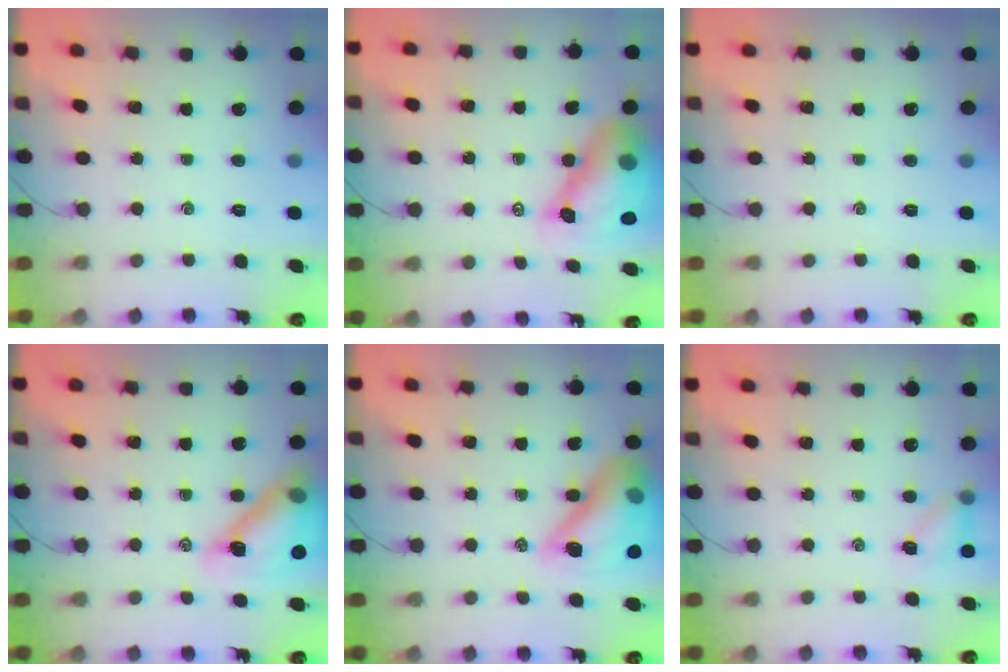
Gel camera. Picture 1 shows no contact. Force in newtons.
{"total": 10.9, "press": 10.4, "slide": 3.5}
{"total": 0.0}
{"total": 17.3, "press": 16.7, "slide": 4.6}
{"total": 18.0, "press": 17.4, "slide": 4.6}
{"total": 5.6, "press": 5.4, "slide": 1.7}